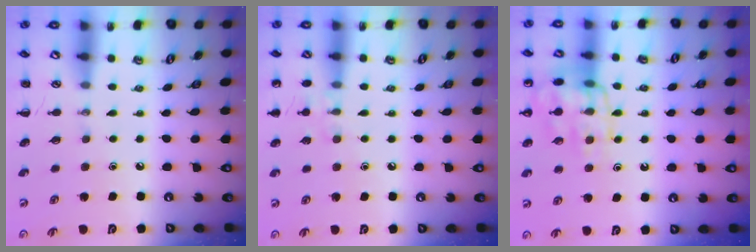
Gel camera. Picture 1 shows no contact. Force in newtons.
{"total": 7.6, "press": 7.3, "slide": 2.1}
{"total": 15.5, "press": 15.4, "slide": 1.3}